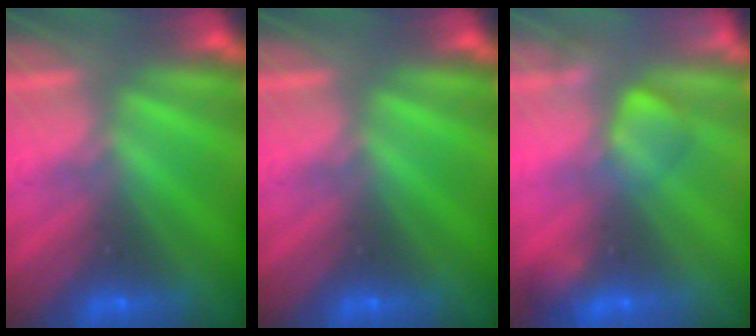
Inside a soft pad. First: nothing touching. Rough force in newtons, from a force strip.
{"total": 0.0}
{"total": 2.4}